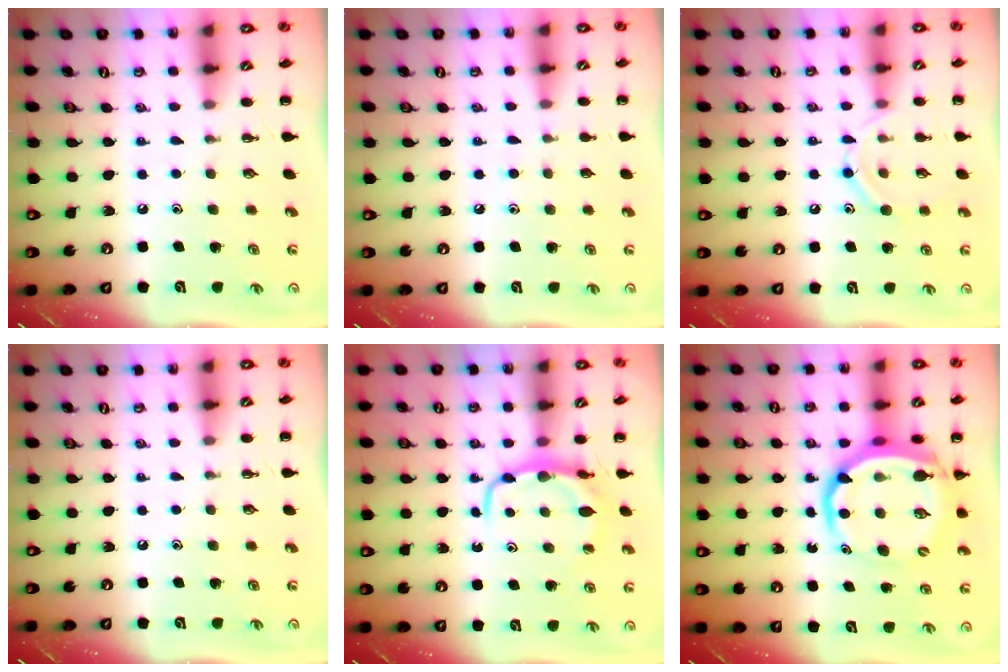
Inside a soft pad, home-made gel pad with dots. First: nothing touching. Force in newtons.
{"total": 5.3, "press": 5.0, "slide": 1.7}
{"total": 9.6, "press": 9.6, "slide": 1.0}
{"total": 0.0}
{"total": 6.6, "press": 6.5, "slide": 0.8}
{"total": 11.9, "press": 11.4, "slide": 3.4}